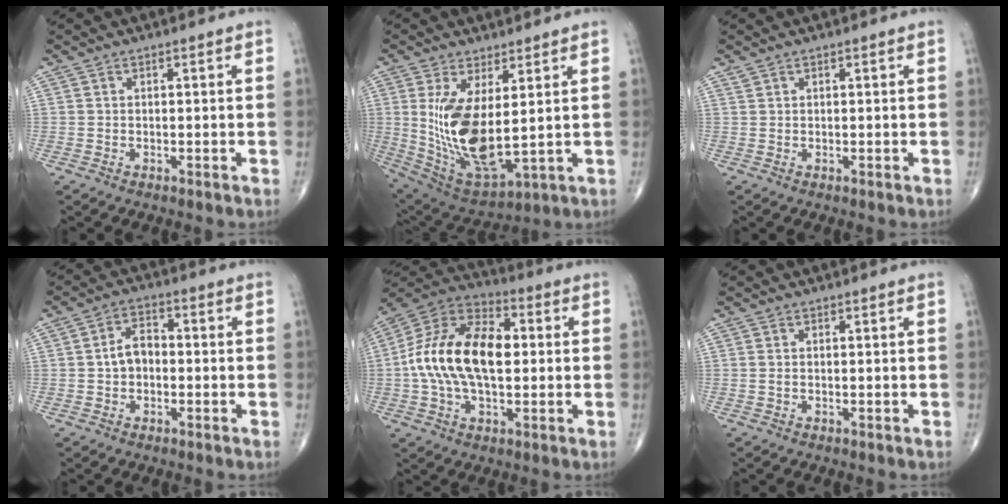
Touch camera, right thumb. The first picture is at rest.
{"total": 15.5, "force": [1.8, 6.3, 14.0], "torque": [-0.274, -0.032, 0.058]}
{"total": 0.5, "force": [0.5, 0.2, 0.1], "torque": [-0.002, 0.001, 0.010]}
{"total": 5.1, "force": [-0.5, 3.6, 3.6], "torque": [-0.051, 0.021, -0.018]}
{"total": 19.4, "force": [0.7, 11.1, 16.0], "torque": [-0.298, 0.026, 0.006]}
{"total": 0.6, "force": [0.0, 0.3, 0.5], "torque": [-0.014, 0.001, 0.001]}